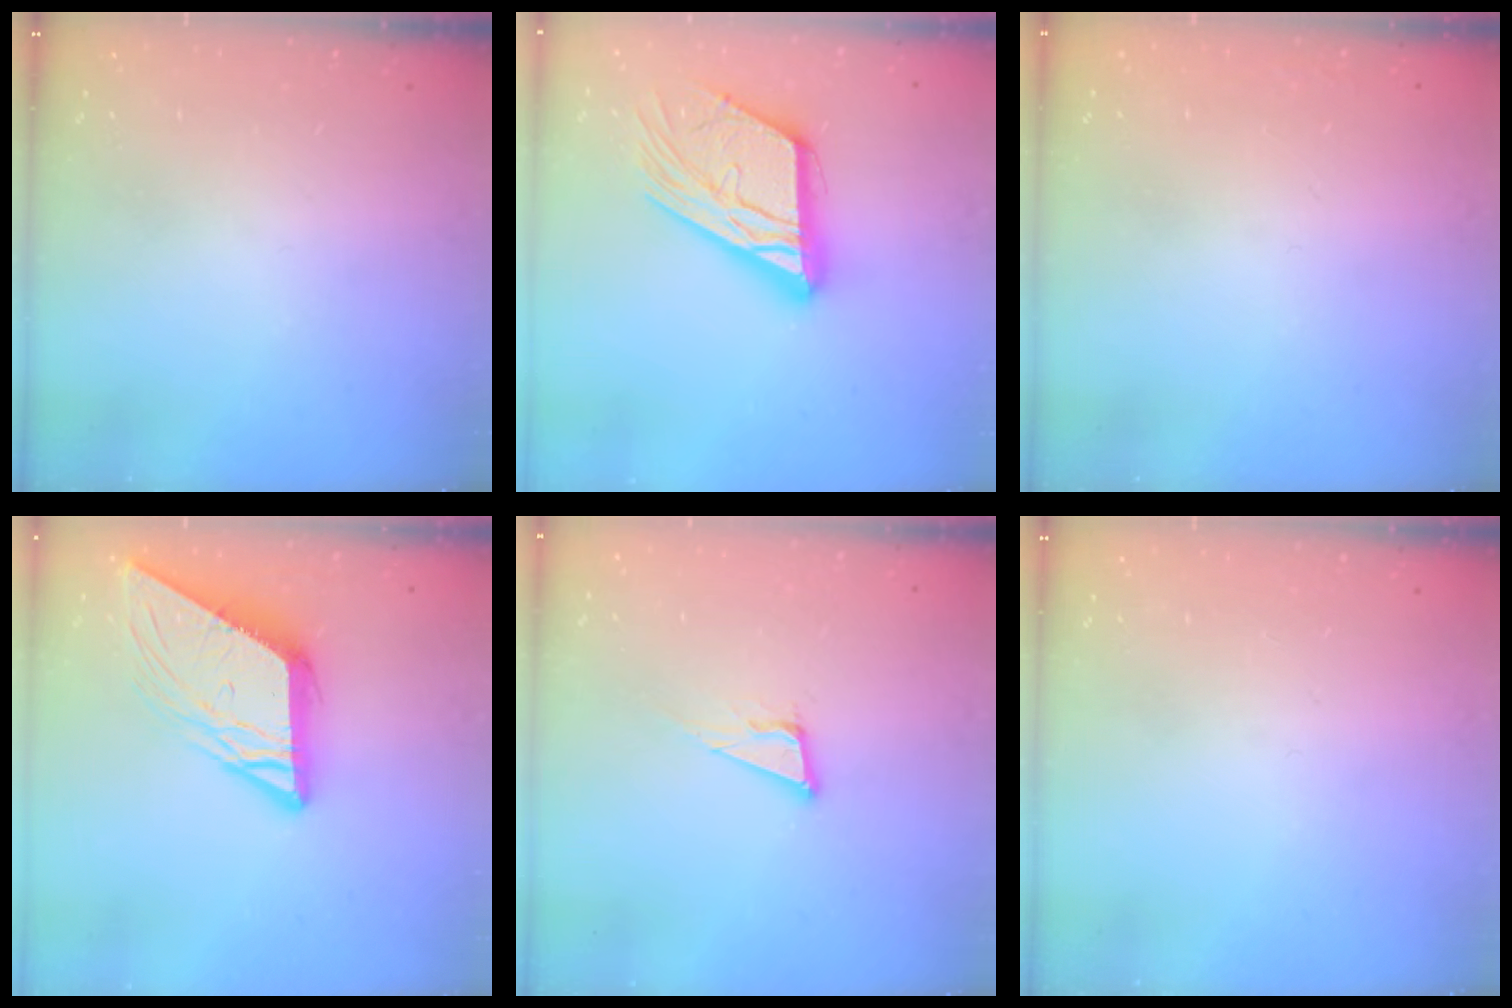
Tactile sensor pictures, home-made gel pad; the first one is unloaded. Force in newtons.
{"total": 19.7, "press": 19.6, "slide": 1.8}
{"total": 1.6, "press": 1.5, "slide": 0.1}
{"total": 10.6, "press": 10.5, "slide": 1.1}
{"total": 7.2, "press": 6.8, "slide": 2.6}
{"total": 0.0}